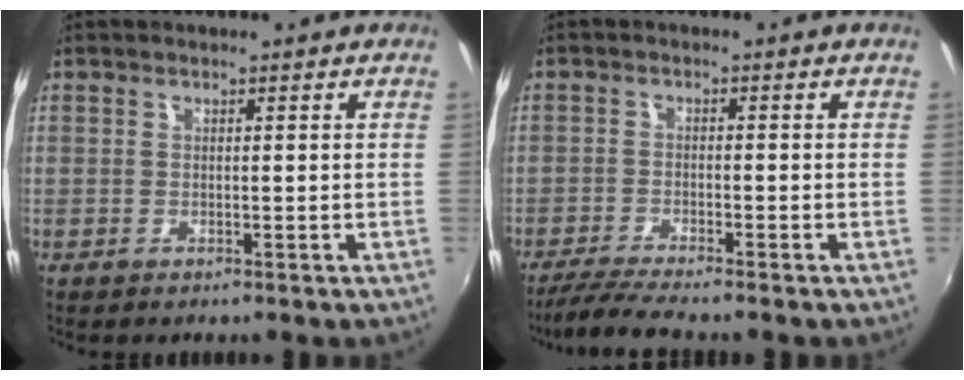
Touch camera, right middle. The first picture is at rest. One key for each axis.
{"total": 5.7, "fx": -5.2, "fy": -0.6, "fz": 2.4, "tx": -0.071, "ty": -0.017, "tz": -0.095}